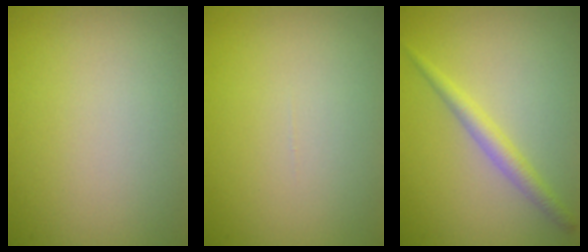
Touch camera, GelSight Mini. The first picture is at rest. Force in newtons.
{"total": 0.0}
{"total": 2.2, "press": 2.2, "slide": 0.1}